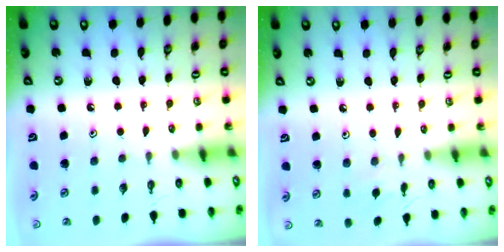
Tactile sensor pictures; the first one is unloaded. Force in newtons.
{"total": 4.1, "press": 4.1, "slide": 0.7}